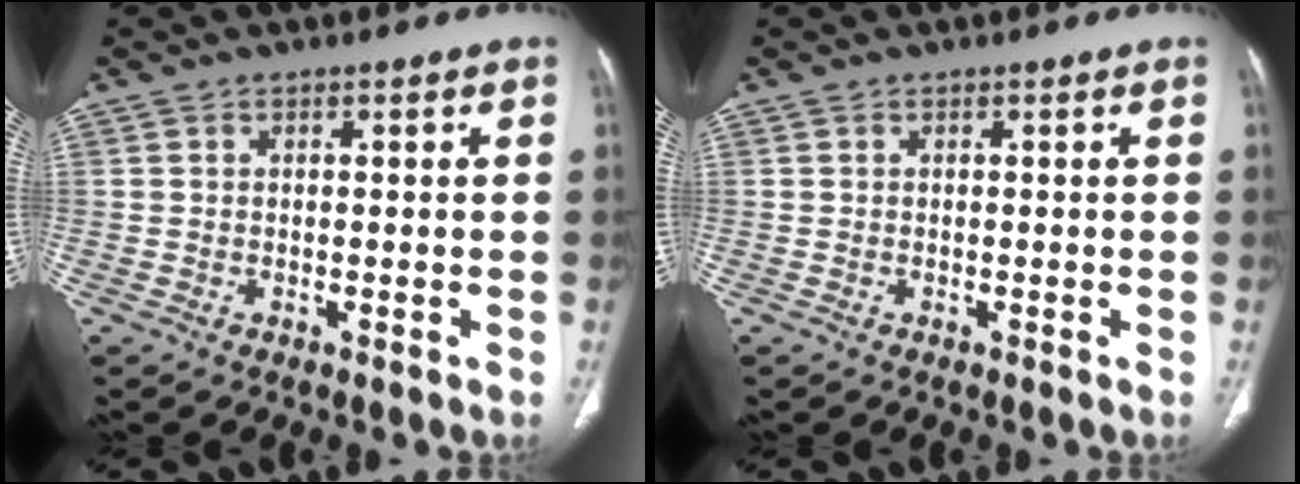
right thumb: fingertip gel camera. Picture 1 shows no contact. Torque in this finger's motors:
{"motor_torque": [-0.44, 0.28, 0.44, 0.13, -0.03]}